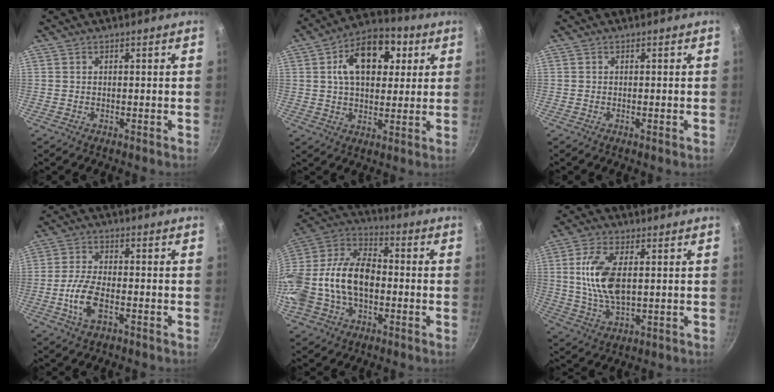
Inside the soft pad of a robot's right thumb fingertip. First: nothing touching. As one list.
[{"total": 16.2, "force": [4.9, 9.9, 11.9], "torque": [-0.153, 0.006, 0.074]}, {"total": 0.8, "force": [-0.2, 0.0, 0.8], "torque": [-0.010, -0.002, -0.001]}, {"total": 7.1, "force": [-2.4, 3.2, 5.8], "torque": [-0.120, 0.014, -0.047]}, {"total": 22.6, "force": [-2.6, 14.8, 17.0], "torque": [-0.365, 0.032, -0.045]}, {"total": 11.4, "force": [1.5, 5.5, 9.9], "torque": [-0.206, -0.006, 0.035]}]